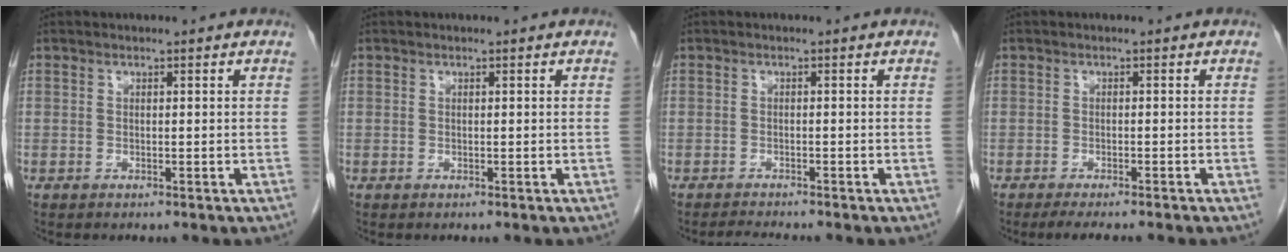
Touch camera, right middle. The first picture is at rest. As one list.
[{"total": 0.0}, {"total": 2.1, "force": [-2.0, -0.5, 0.5], "torque": [-0.015, -0.012, -0.035]}, {"total": 5.1, "force": [-4.3, 0.1, 2.8], "torque": [-0.032, -0.010, -0.061]}]